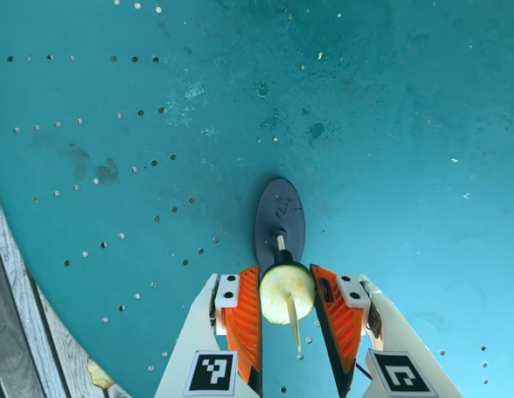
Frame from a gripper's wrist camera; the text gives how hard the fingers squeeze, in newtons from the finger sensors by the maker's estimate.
{"total": 12.4, "left": 12.7, "right": 12.2}